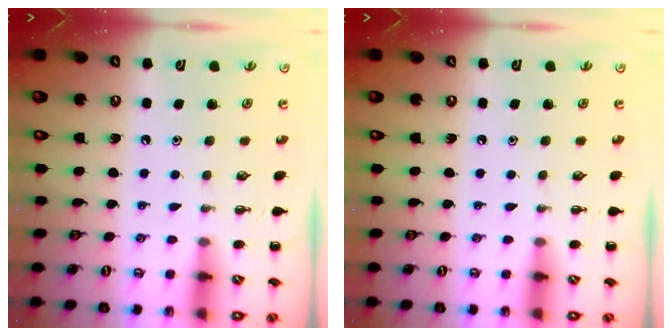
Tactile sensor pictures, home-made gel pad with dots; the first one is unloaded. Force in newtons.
{"total": 0.0}